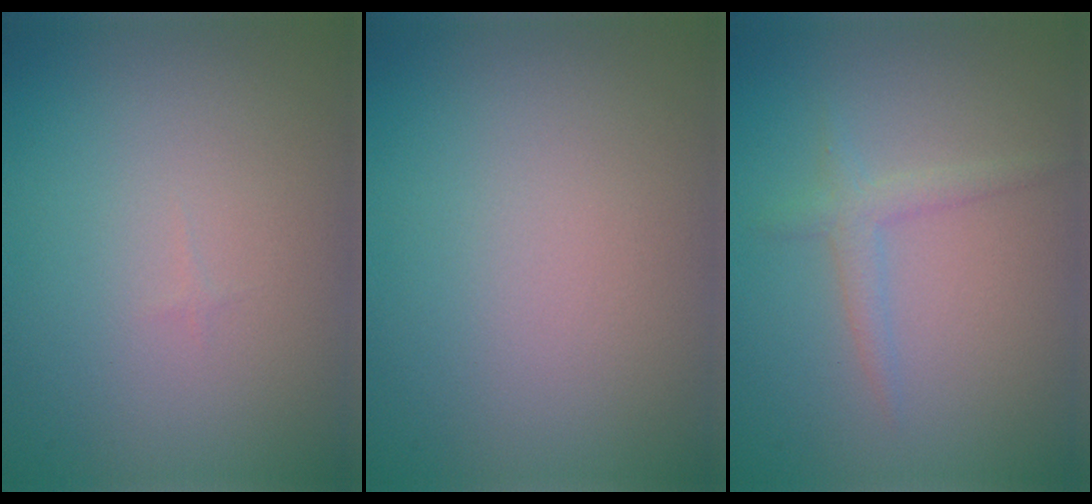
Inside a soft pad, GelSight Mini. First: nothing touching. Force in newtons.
{"total": 0.0}
{"total": 1.6, "press": 1.6, "slide": 0.1}